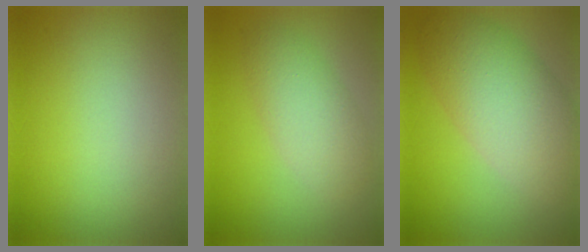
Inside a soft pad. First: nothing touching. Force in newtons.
{"total": 3.8, "press": 3.8, "slide": 0.1}
{"total": 7.6, "press": 7.6, "slide": 0.1}